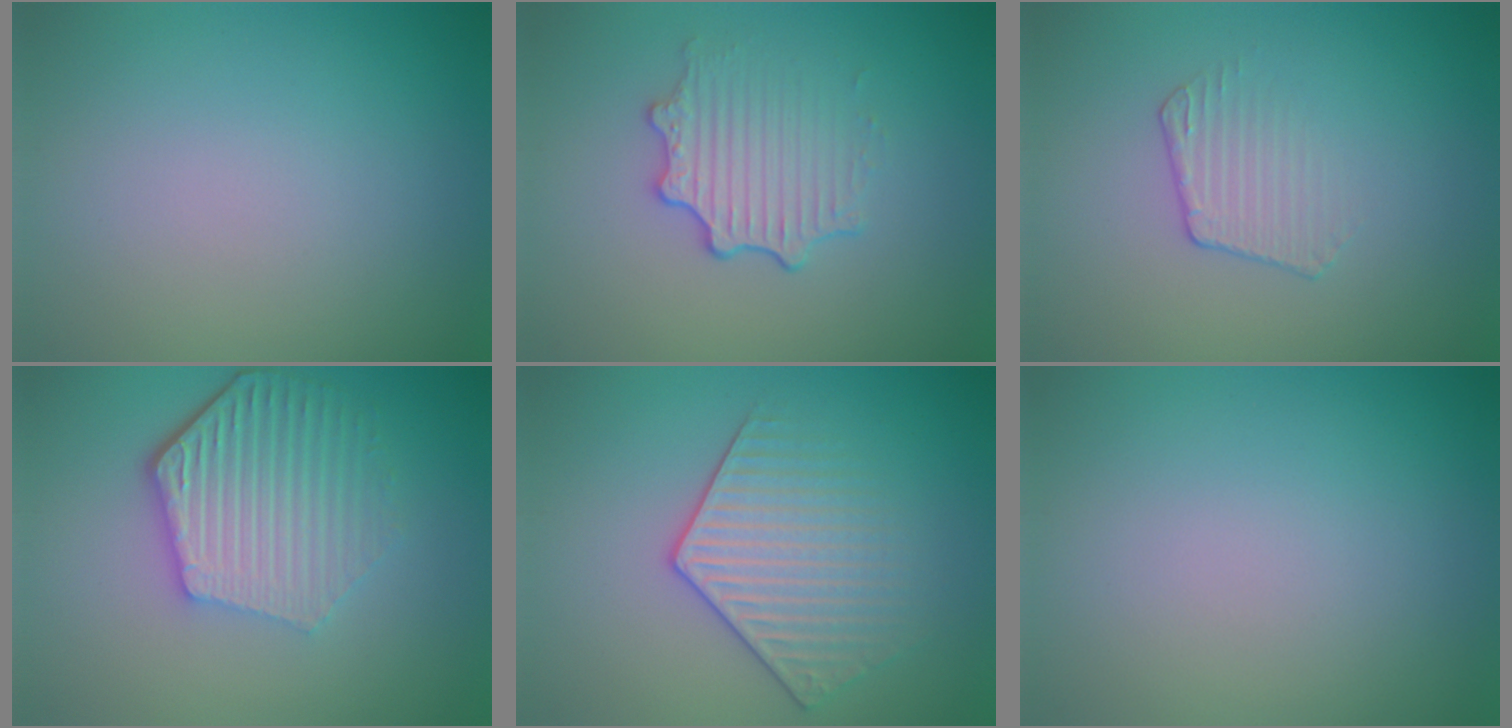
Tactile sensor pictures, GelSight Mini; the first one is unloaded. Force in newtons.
{"total": 3.2, "press": 2.7, "slide": 1.8}
{"total": 1.8, "press": 0.9, "slide": 1.5}
{"total": 5.8, "press": 4.4, "slide": 3.8}
{"total": 3.4, "press": 3.2, "slide": 1.3}
{"total": 0.0}